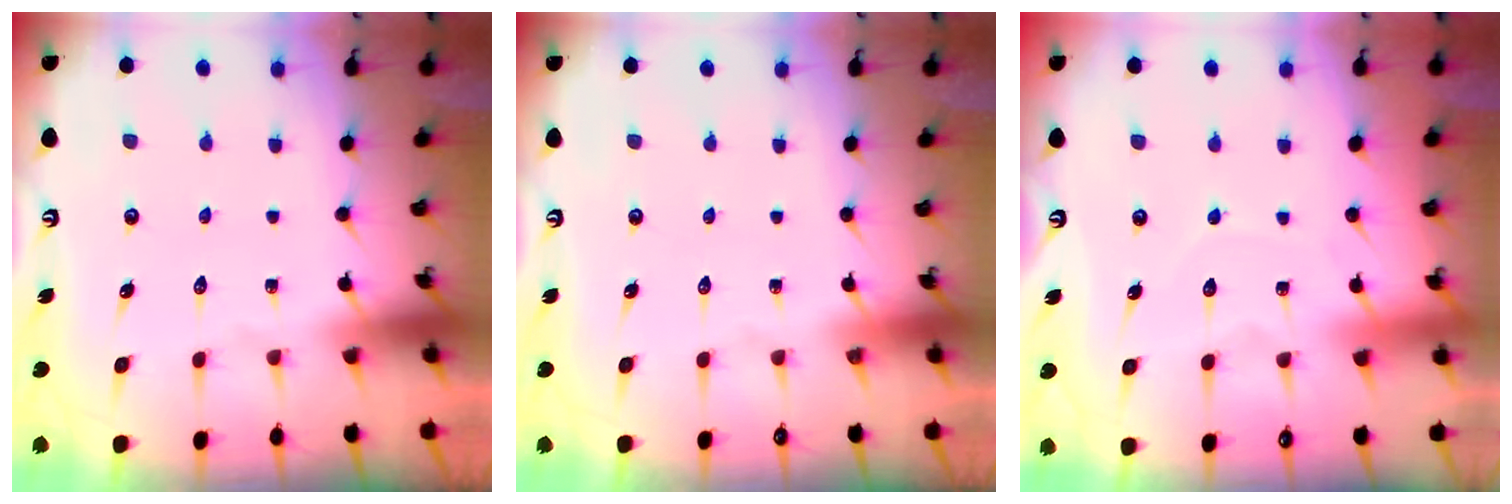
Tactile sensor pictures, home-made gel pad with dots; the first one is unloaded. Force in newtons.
{"total": 0.0}
{"total": 4.9, "press": 4.9, "slide": 0.5}